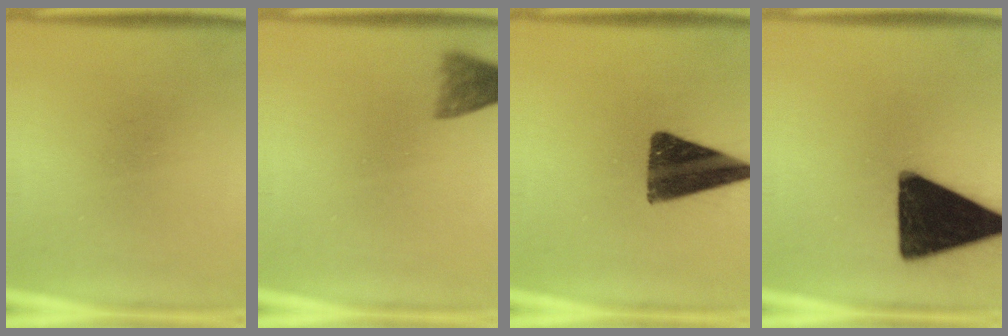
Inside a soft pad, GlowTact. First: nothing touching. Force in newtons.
{"total": 3.8}
{"total": 13.1}
{"total": 18.8}